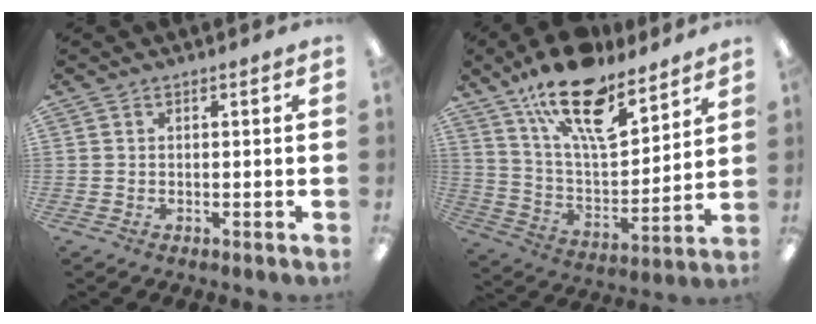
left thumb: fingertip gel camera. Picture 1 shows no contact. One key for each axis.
{"total": 20.4, "fx": 14.1, "fy": 8.0, "fz": 12.4, "tx": -0.205, "ty": -0.084, "tz": 0.245}